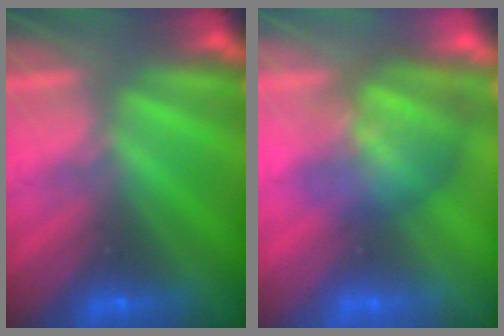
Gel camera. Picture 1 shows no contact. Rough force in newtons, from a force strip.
{"total": 3.9}